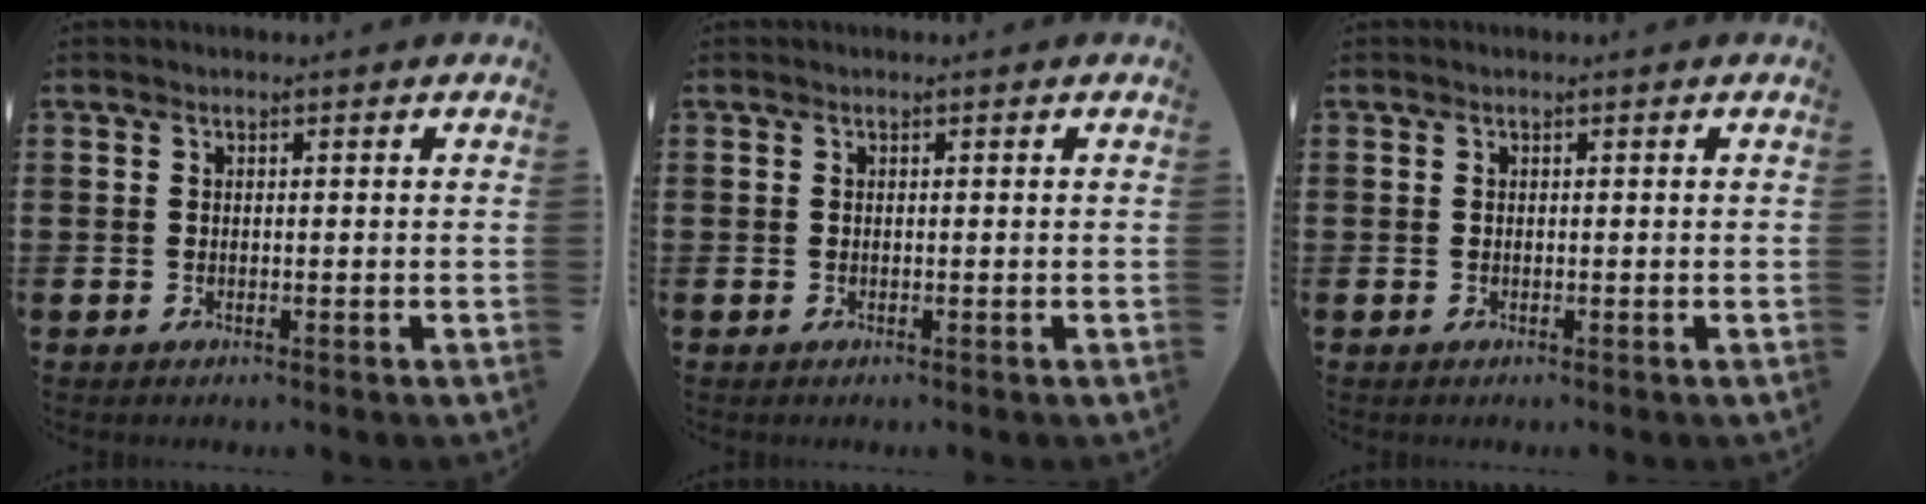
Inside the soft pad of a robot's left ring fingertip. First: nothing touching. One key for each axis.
{"total": 0.0}
{"total": 0.0}